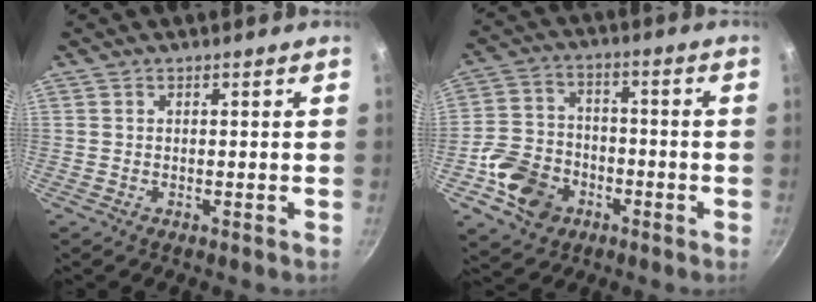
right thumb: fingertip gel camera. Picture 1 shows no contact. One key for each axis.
{"total": 12.4, "fx": -4.9, "fy": 9.6, "fz": 6.0, "tx": -0.089, "ty": 0.036, "tz": -0.090}